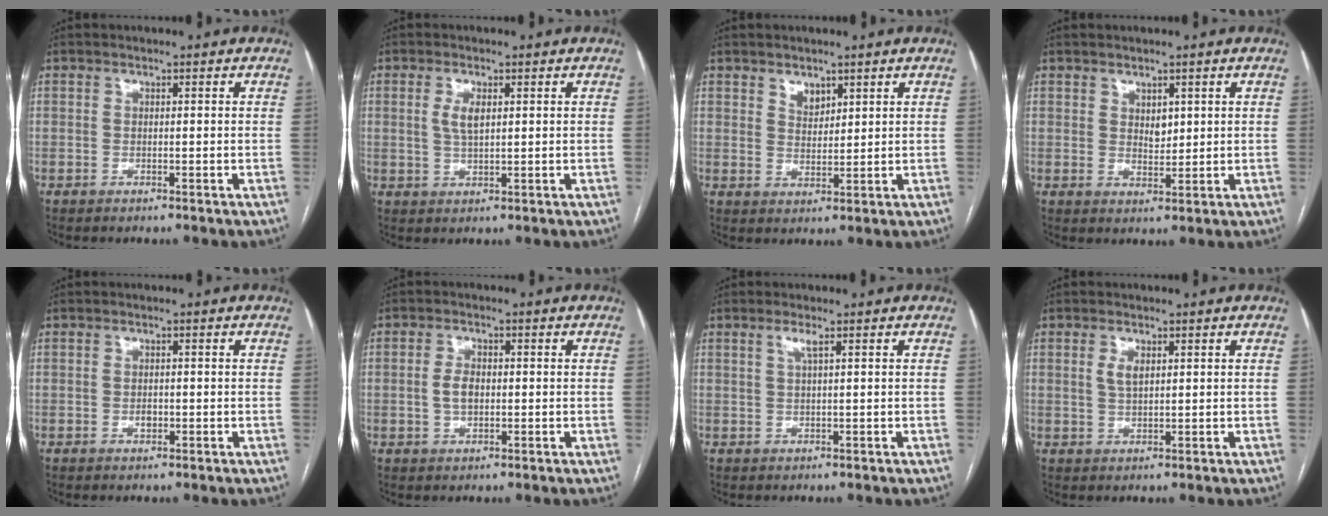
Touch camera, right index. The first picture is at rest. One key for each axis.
{"total": 3.3, "fx": 0.9, "fy": 1.2, "fz": 2.9, "tx": -0.062, "ty": 0.000, "tz": 0.019}
{"total": 2.8, "fx": 1.9, "fy": 1.7, "fz": 1.2, "tx": -0.022, "ty": -0.003, "tz": 0.040}
{"total": 2.4, "fx": 1.0, "fy": 1.4, "fz": 1.6, "tx": -0.024, "ty": -0.005, "tz": 0.021}
{"total": 1.4, "fx": -0.3, "fy": 0.9, "fz": 1.0, "tx": -0.019, "ty": 0.001, "tz": -0.003}
{"total": 3.2, "fx": -0.2, "fy": 1.9, "fz": 2.6, "tx": -0.054, "ty": 0.004, "tz": -0.002}
{"total": 1.6, "fx": 0.7, "fy": -0.1, "fz": 1.4, "tx": -0.034, "ty": 0.003, "tz": 0.015}
{"total": 2.5, "fx": 0.9, "fy": 1.1, "fz": 2.1, "tx": -0.043, "ty": 0.000, "tz": 0.020}